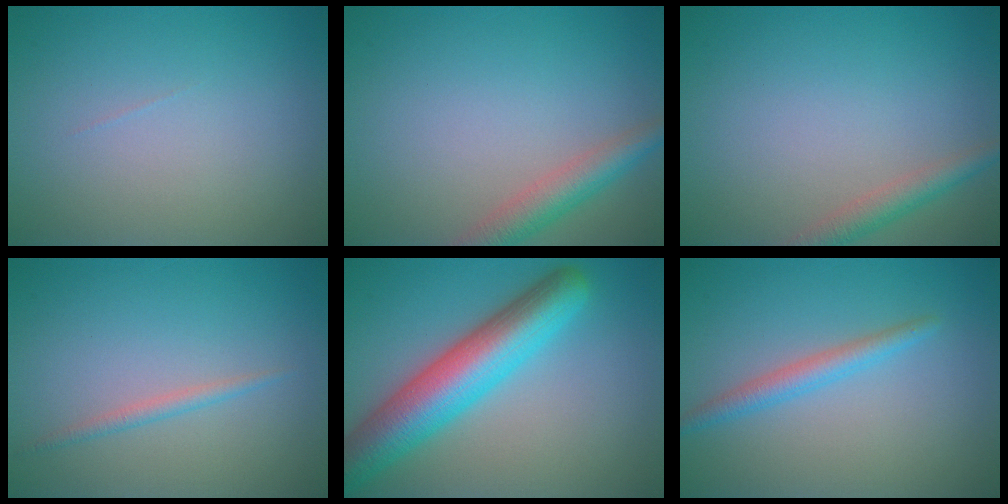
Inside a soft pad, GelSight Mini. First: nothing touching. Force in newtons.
{"total": 3.4, "press": 3.4, "slide": 0.2}
{"total": 2.4, "press": 2.4, "slide": 0.1}
{"total": 1.1, "press": 1.1, "slide": 0.1}
{"total": 8.5, "press": 8.5, "slide": 0.3}
{"total": 2.2, "press": 2.2, "slide": 0.0}